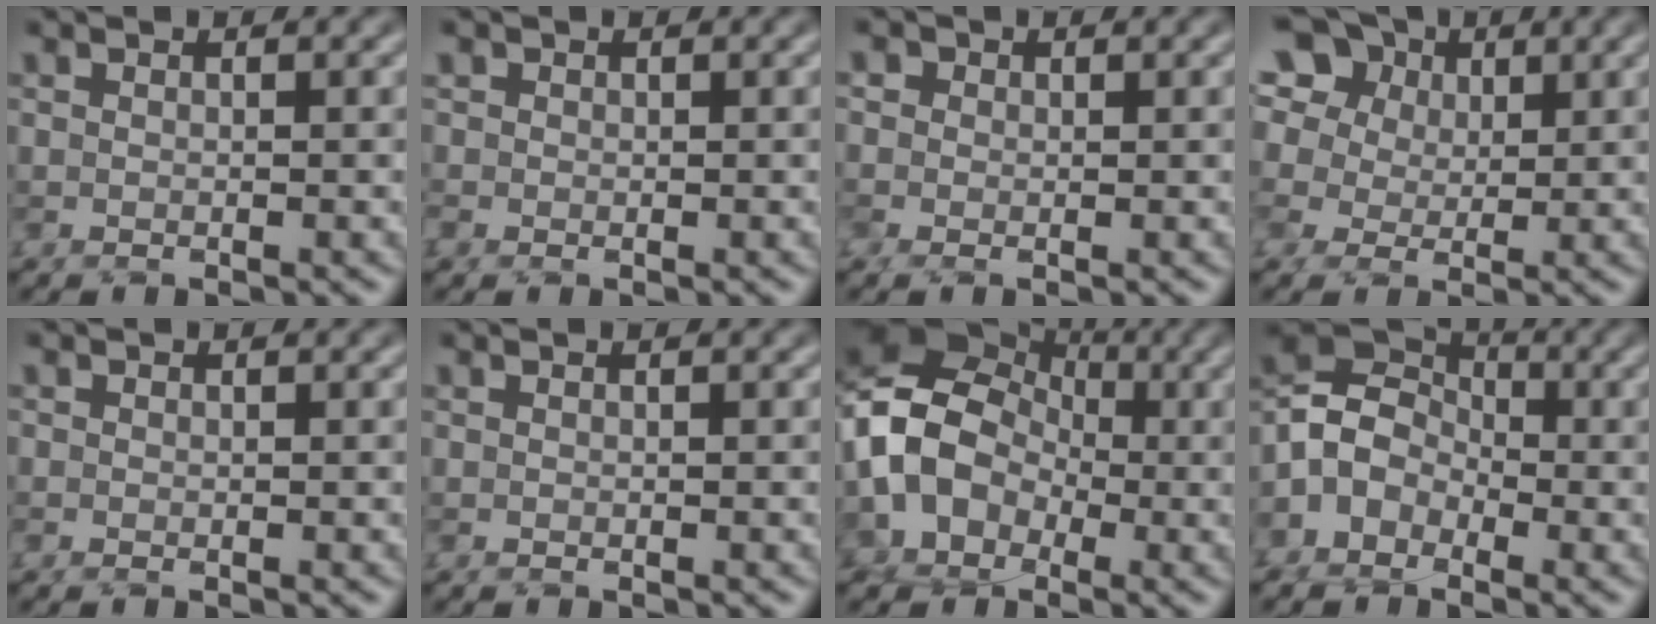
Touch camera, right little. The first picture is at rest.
{"total": 1.2, "force": [-0.1, 1.2, 0.2], "torque": [-0.002, 0.001, -0.004]}
{"total": 1.1, "force": [0.2, 1.1, 0.4], "torque": [-0.007, 0.006, -0.001]}
{"total": 10.8, "force": [4.3, 8.3, 5.4], "torque": [-0.129, 0.043, 0.044]}
{"total": 0.0}
{"total": 0.0}
{"total": 8.5, "force": [-1.2, 6.9, 4.8], "torque": [-0.082, 0.012, -0.040]}
{"total": 4.7, "force": [-1.5, 3.7, 2.4], "torque": [-0.046, 0.019, -0.042]}